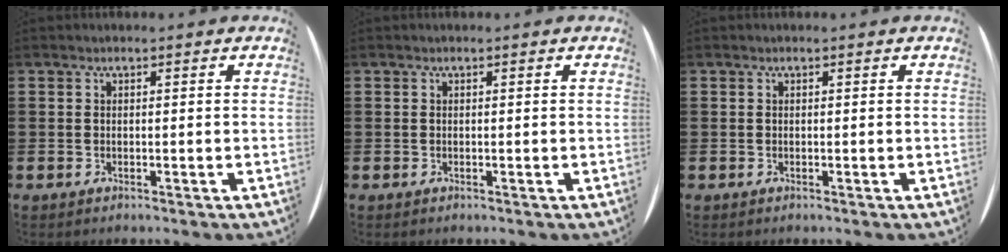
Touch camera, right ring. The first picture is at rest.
{"total": 0.0}
{"total": 0.0}